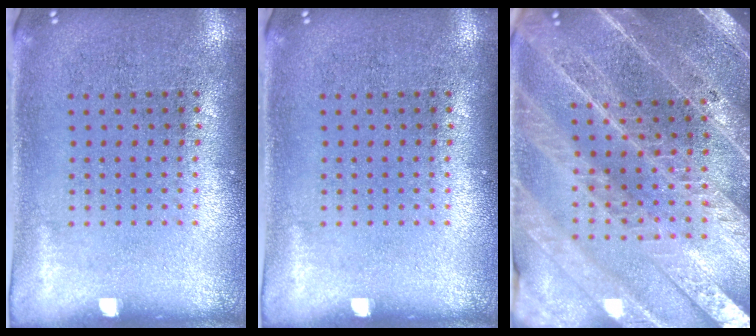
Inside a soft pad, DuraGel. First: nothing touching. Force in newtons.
{"total": 0.0}
{"total": 4.4, "press": 4.0, "slide": 2.0}